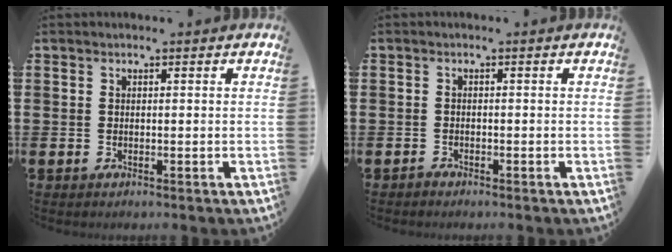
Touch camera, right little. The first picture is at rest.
{"total": 0.6, "force": [-0.6, 0.1, 0.0], "torque": [-0.001, -0.002, -0.014]}